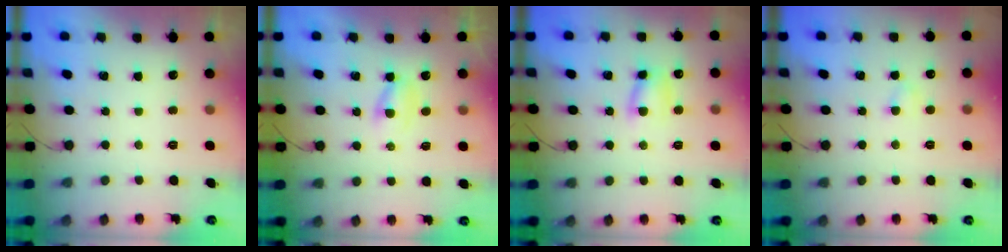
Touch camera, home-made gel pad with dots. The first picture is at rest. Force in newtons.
{"total": 2.0, "press": 1.8, "slide": 0.9}
{"total": 6.5, "press": 6.5, "slide": 0.2}
{"total": 2.3, "press": 2.1, "slide": 0.8}